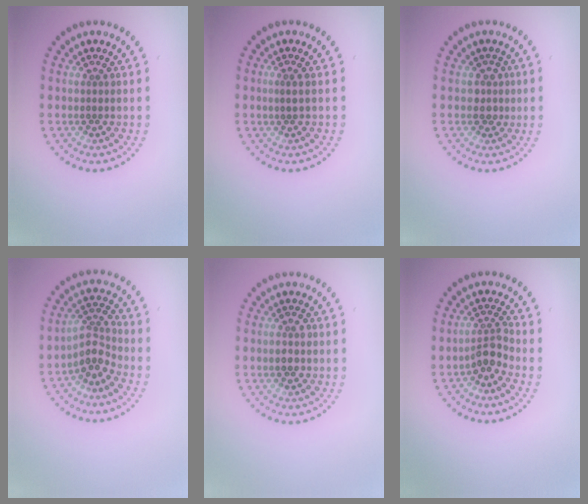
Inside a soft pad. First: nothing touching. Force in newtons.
{"total": 0.6, "press": 0.4, "slide": 0.4}
{"total": 1.5, "press": 1.3, "slide": 0.8}
{"total": 2.8, "press": 2.2, "slide": 1.8}
{"total": 1.4, "press": 1.4, "slide": 0.3}
{"total": 2.4, "press": 1.8, "slide": 1.6}